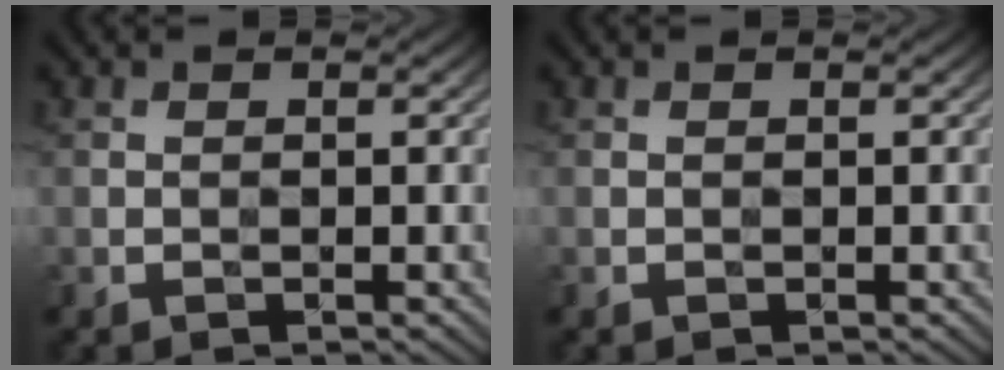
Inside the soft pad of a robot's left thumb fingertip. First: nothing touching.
{"total": 0.0}